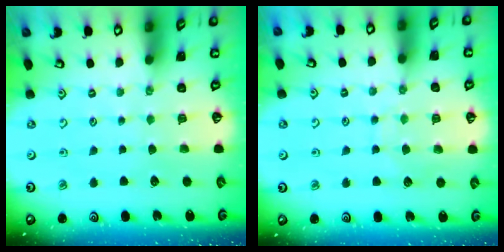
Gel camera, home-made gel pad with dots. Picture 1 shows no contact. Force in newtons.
{"total": 7.7, "press": 7.6, "slide": 0.6}